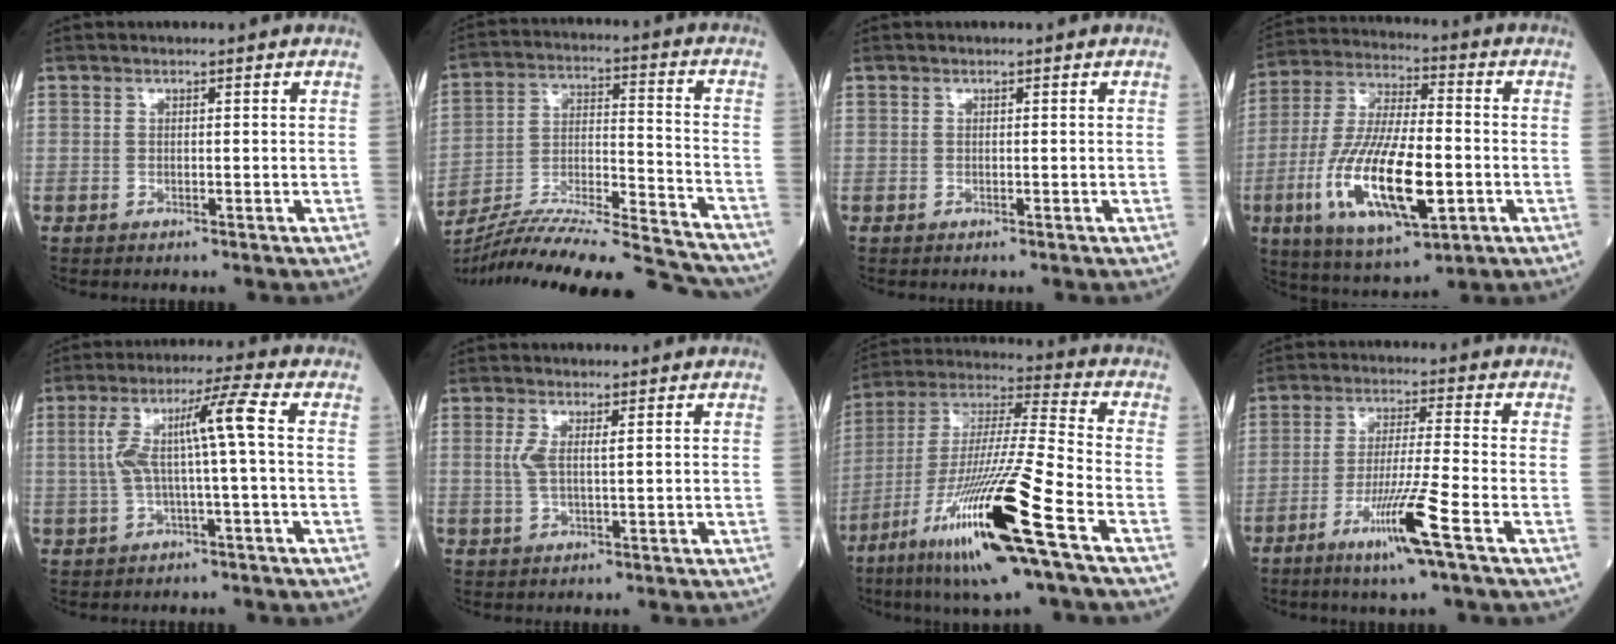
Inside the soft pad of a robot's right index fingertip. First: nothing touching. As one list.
[{"total": 28.4, "force": [-26.0, 2.2, 11.3], "torque": [-0.166, -0.021, -0.400]}, {"total": 0.0}, {"total": 18.2, "force": [-4.8, 5.1, 16.7], "torque": [-0.337, -0.016, -0.083]}, {"total": 8.1, "force": [0.4, -0.3, 8.1], "torque": [-0.161, 0.027, 0.008]}, {"total": 2.7, "force": [0.7, 0.4, 2.6], "torque": [-0.063, 0.002, 0.014]}, {"total": 21.6, "force": [-10.2, 0.2, 19.0], "torque": [-0.374, -0.046, -0.194]}, {"total": 9.5, "force": [-4.8, -1.3, 8.1], "torque": [-0.150, -0.020, -0.094]}]